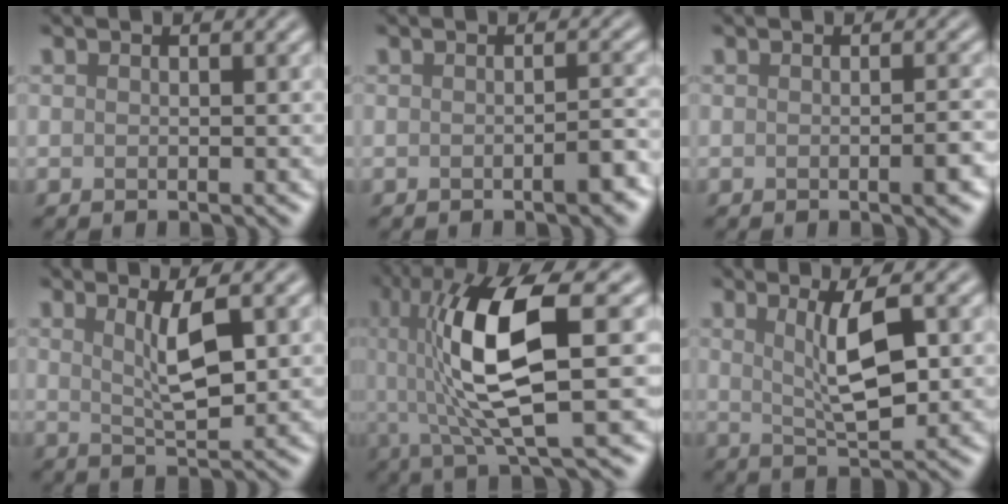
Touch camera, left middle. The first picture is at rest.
{"total": 2.0, "force": [-0.9, 0.4, 1.7], "torque": [-0.023, 0.003, -0.012]}
{"total": 1.7, "force": [-0.4, 0.3, 1.6], "torque": [-0.020, 0.001, -0.007]}
{"total": 3.9, "force": [1.3, 0.8, 3.6], "torque": [-0.066, -0.004, 0.026]}
{"total": 10.4, "force": [1.1, 2.5, 10.0], "torque": [-0.184, 0.004, 0.026]}
{"total": 4.9, "force": [1.3, 1.1, 4.6], "torque": [-0.084, -0.003, 0.027]}